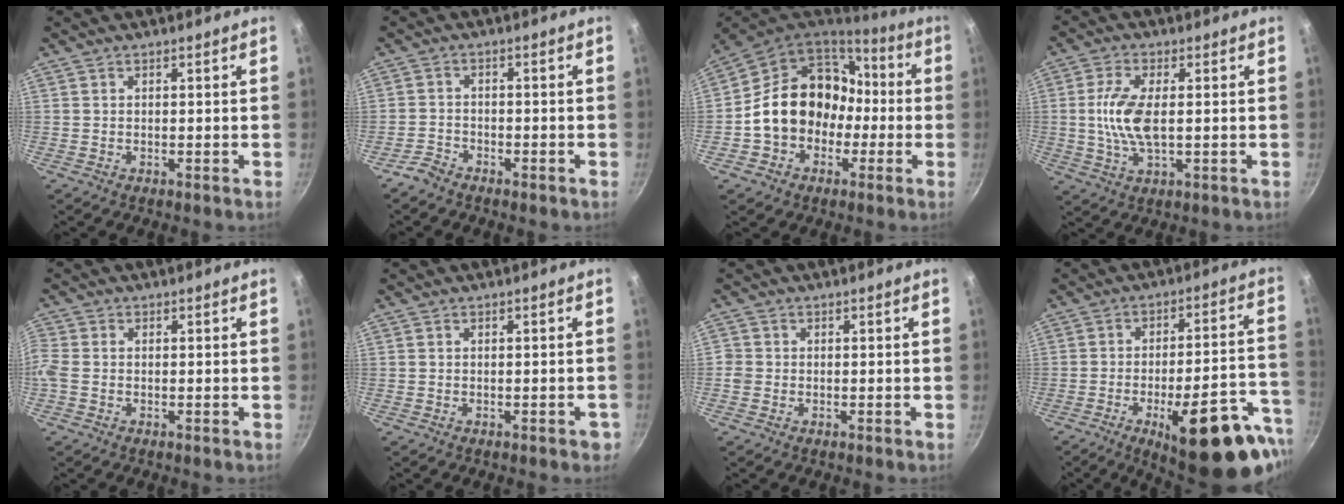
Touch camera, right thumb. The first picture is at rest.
{"total": 2.9, "force": [-2.6, 1.2, 0.7], "torque": [-0.018, 0.025, -0.049]}
{"total": 18.2, "force": [-1.7, 14.9, 10.3], "torque": [-0.140, 0.065, -0.025]}
{"total": 8.7, "force": [0.3, 3.8, 7.8], "torque": [-0.166, 0.002, 0.003]}
{"total": 3.3, "force": [-1.0, 2.3, 2.1], "torque": [-0.053, 0.003, -0.030]}
{"total": 1.8, "force": [-0.8, 0.9, 1.3], "torque": [-0.004, 0.012, -0.004]}
{"total": 1.9, "force": [-0.6, 1.7, 0.6], "torque": [-0.008, 0.006, -0.014]}
{"total": 23.8, "force": [-11.7, 8.1, 19.1], "torque": [-0.204, 0.049, -0.157]}